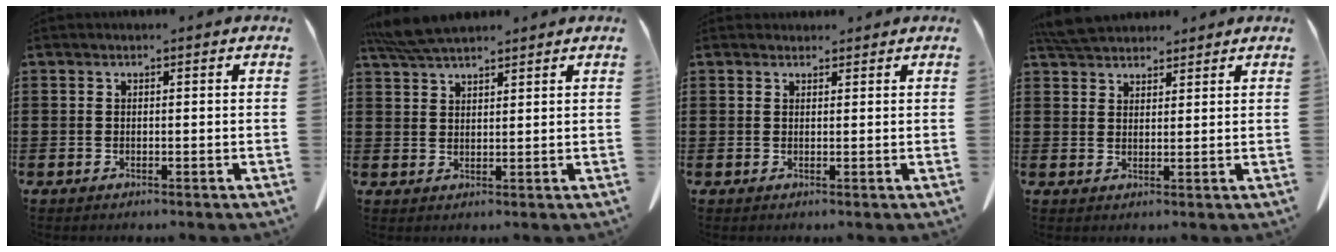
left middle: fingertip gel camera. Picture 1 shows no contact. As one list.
[{"total": 5.2, "force": [4.7, 0.9, 2.2], "torque": [-0.056, -0.007, 0.090]}, {"total": 1.4, "force": [1.3, 0.5, 0.1], "torque": [0.003, -0.002, 0.025]}, {"total": 4.7, "force": [4.5, 1.1, 0.8], "torque": [-0.030, -0.007, 0.088]}]